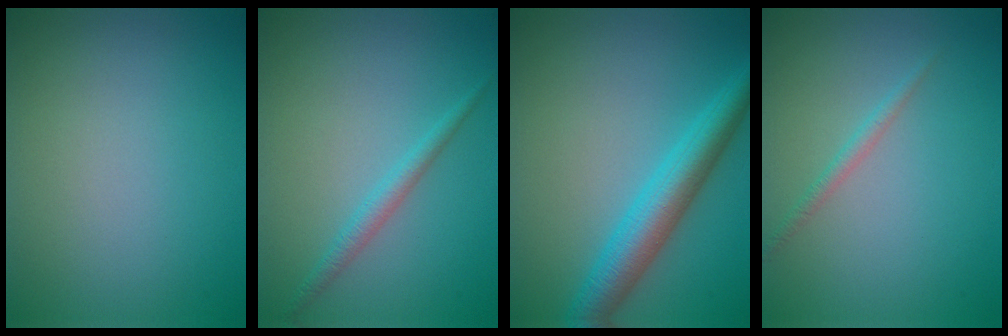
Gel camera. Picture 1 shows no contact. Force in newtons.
{"total": 1.6, "press": 1.6, "slide": 0.1}
{"total": 5.3, "press": 5.3, "slide": 0.1}
{"total": 1.1, "press": 1.1, "slide": 0.0}